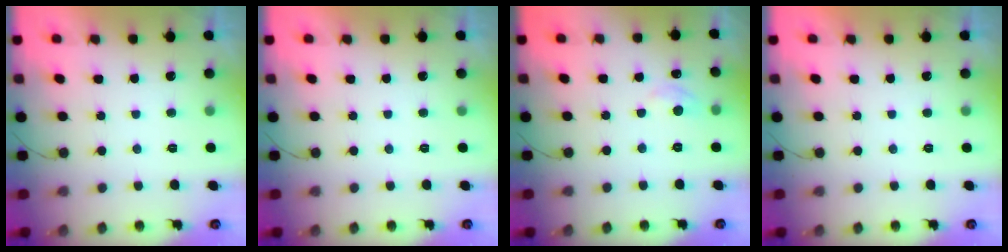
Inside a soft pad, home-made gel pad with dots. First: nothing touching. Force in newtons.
{"total": 0.0}
{"total": 5.0, "press": 4.9, "slide": 0.6}
{"total": 0.0}